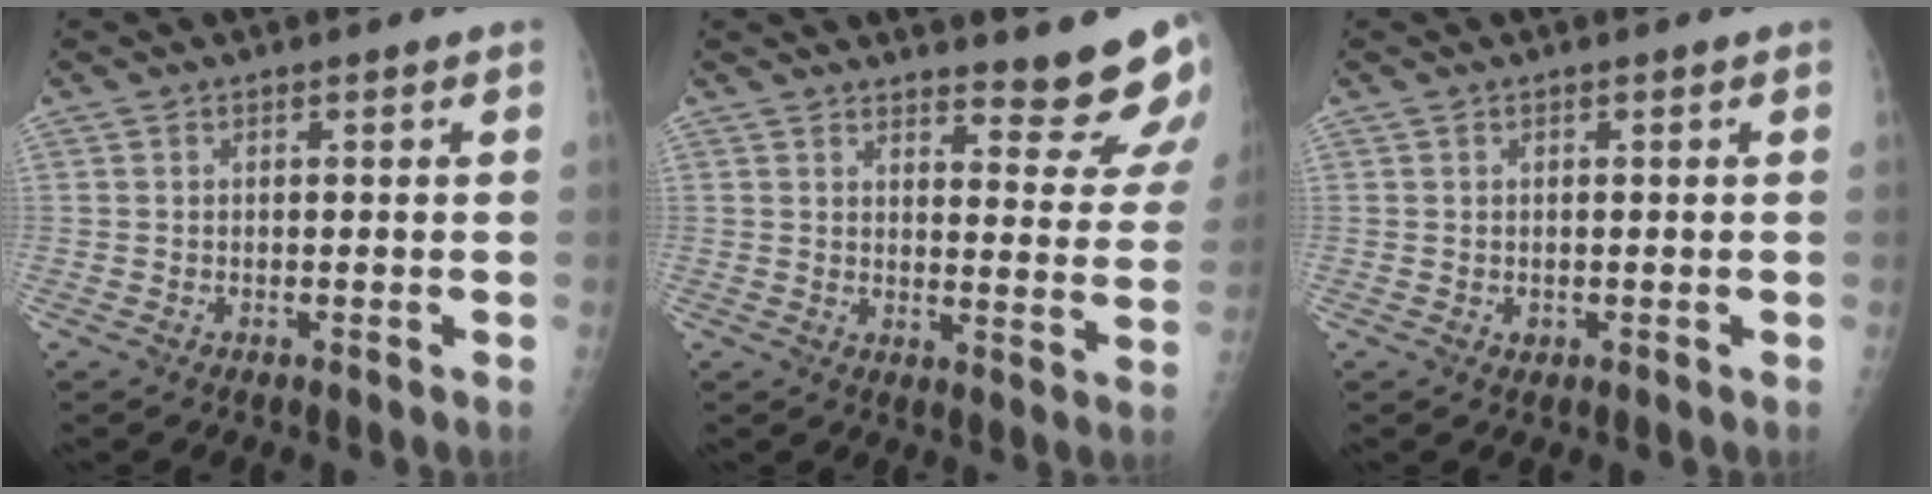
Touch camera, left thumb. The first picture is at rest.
{"total": 12.5, "force": [11.2, 2.4, 5.0], "torque": [-0.029, -0.099, 0.126]}
{"total": 0.8, "force": [-0.1, 0.8, 0.3], "torque": [-0.002, 0.000, 0.002]}